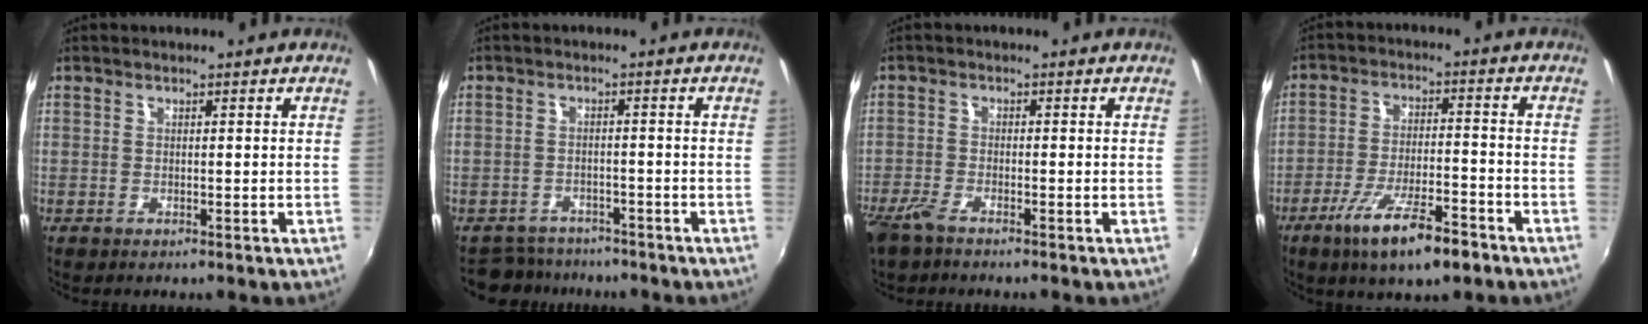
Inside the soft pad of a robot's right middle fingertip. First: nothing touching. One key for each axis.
{"total": 6.3, "fx": -5.7, "fy": 2.8, "fz": 0.6, "tx": -0.030, "ty": -0.003, "tz": -0.090}
{"total": 4.2, "fx": -3.2, "fy": 1.2, "fz": 2.5, "tx": -0.070, "ty": -0.009, "tz": -0.065}
{"total": 11.9, "fx": -7.6, "fy": 2.7, "fz": 8.7, "tx": -0.177, "ty": -0.023, "tz": -0.130}